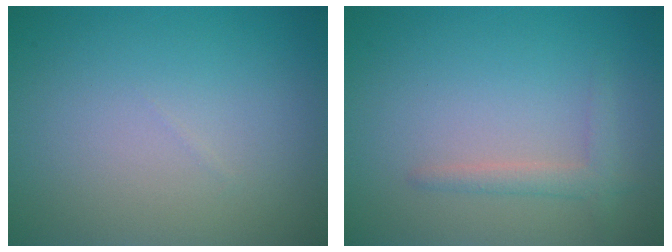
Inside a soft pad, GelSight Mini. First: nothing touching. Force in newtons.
{"total": 1.6, "press": 1.6, "slide": 0.1}